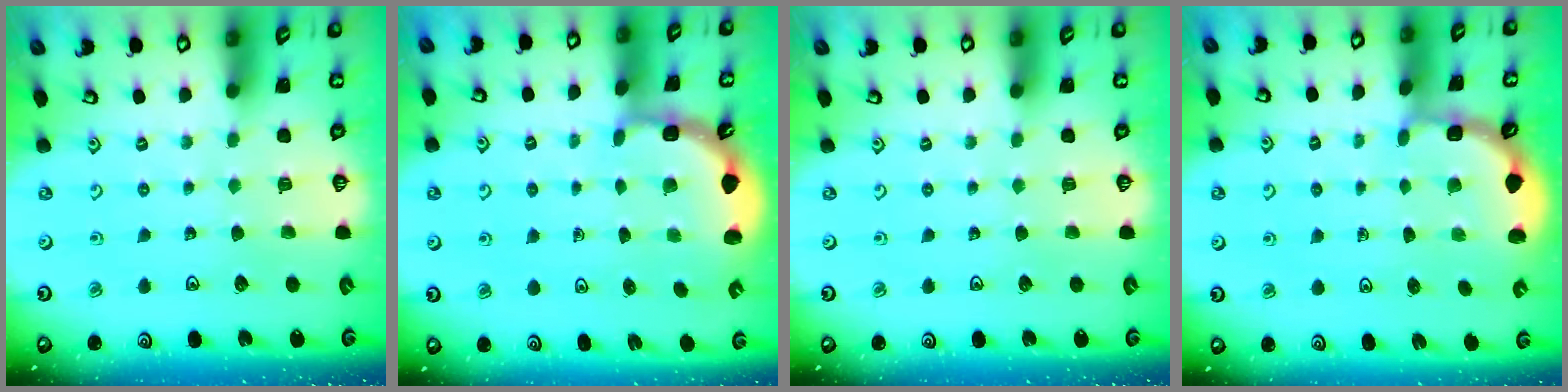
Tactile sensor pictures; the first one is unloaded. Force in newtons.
{"total": 2.3, "press": 2.1, "slide": 0.9}
{"total": 0.0}
{"total": 1.9, "press": 1.9, "slide": 0.3}